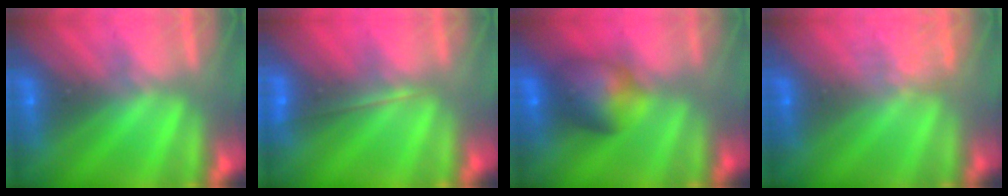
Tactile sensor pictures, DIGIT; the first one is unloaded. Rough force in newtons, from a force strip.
{"total": 1.8}
{"total": 6.0}
{"total": 1.8}